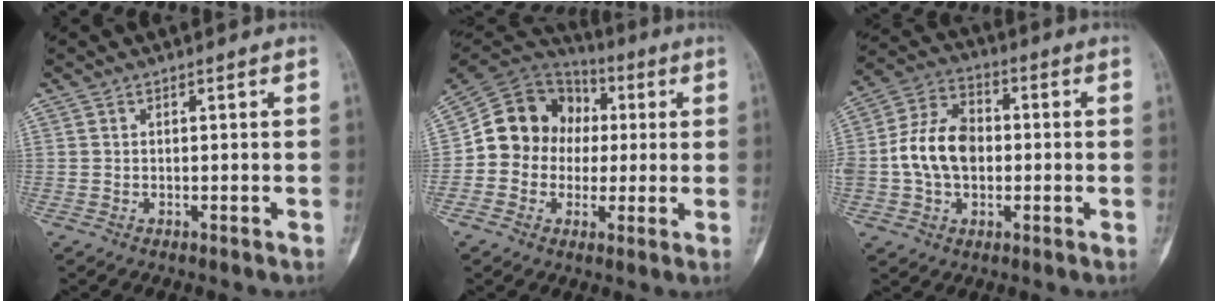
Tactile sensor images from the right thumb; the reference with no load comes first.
{"total": 14.4, "force": [0.4, 12.9, 6.4], "torque": [-0.077, 0.035, 0.004]}
{"total": 12.4, "force": [-0.7, 8.8, 8.6], "torque": [-0.141, 0.032, -0.018]}